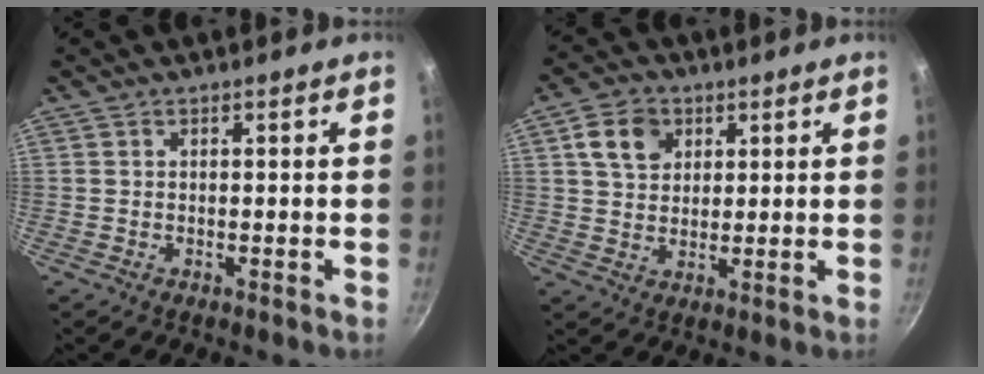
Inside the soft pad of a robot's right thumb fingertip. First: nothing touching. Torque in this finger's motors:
{"motor_torque": [0.77, 1.73, 0.19, 0.04, 0.23]}